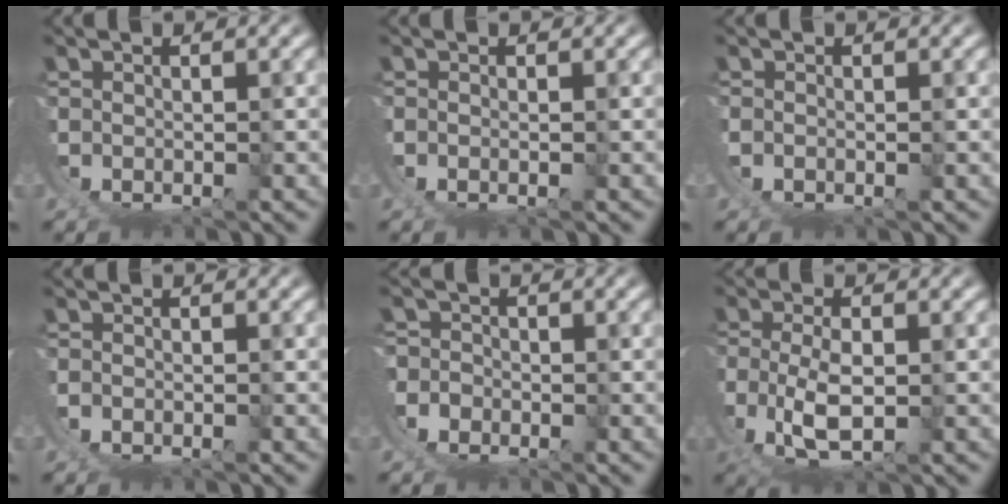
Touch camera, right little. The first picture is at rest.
{"total": 0.6, "force": [0.1, -0.2, 0.6], "torque": [-0.012, 0.000, 0.003]}
{"total": 0.7, "force": [0.2, 0.5, 0.5], "torque": [-0.013, 0.000, 0.001]}
{"total": 1.0, "force": [-0.2, 0.8, 0.5], "torque": [-0.016, -0.002, -0.003]}
{"total": 4.7, "force": [0.2, 4.5, 1.3], "torque": [-0.048, -0.013, -0.002]}
{"total": 5.1, "force": [1.2, 2.6, 4.2], "torque": [-0.122, -0.039, 0.047]}